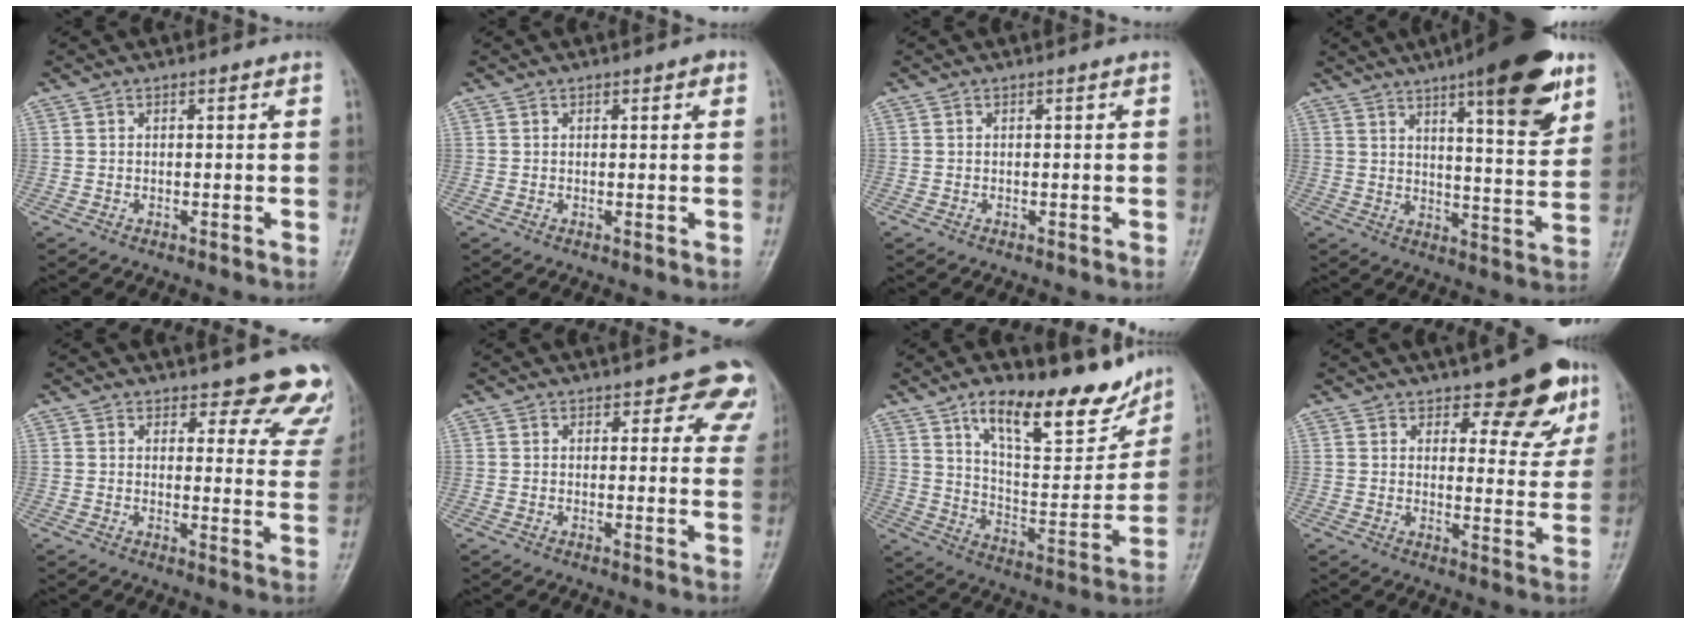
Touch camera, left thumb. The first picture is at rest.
{"total": 1.3, "force": [0.7, 0.6, 0.9], "torque": [-0.003, 0.000, 0.005]}
{"total": 0.0}
{"total": 18.5, "force": [10.7, 4.6, 14.3], "torque": [-0.171, -0.051, 0.152]}
{"total": 12.9, "force": [11.4, 4.6, 3.9], "torque": [0.015, -0.075, 0.102]}
{"total": 7.3, "force": [5.8, 3.5, 2.7], "torque": [0.018, -0.028, 0.047]}
{"total": 20.0, "force": [13.7, 7.7, 12.4], "torque": [-0.134, -0.076, 0.223]}
{"total": 10.4, "force": [6.8, 4.6, 6.4], "torque": [-0.036, -0.038, 0.089]}